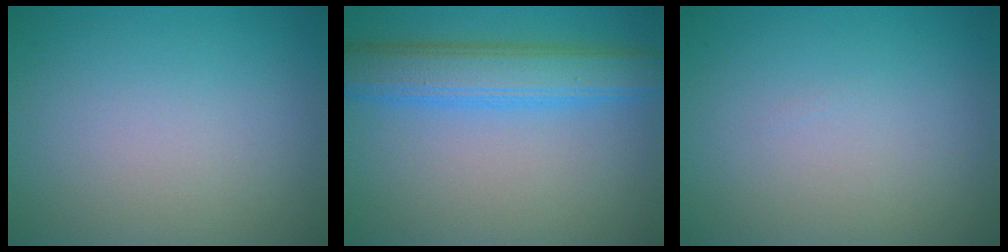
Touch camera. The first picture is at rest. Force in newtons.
{"total": 5.6, "press": 5.6, "slide": 0.2}
{"total": 0.0}